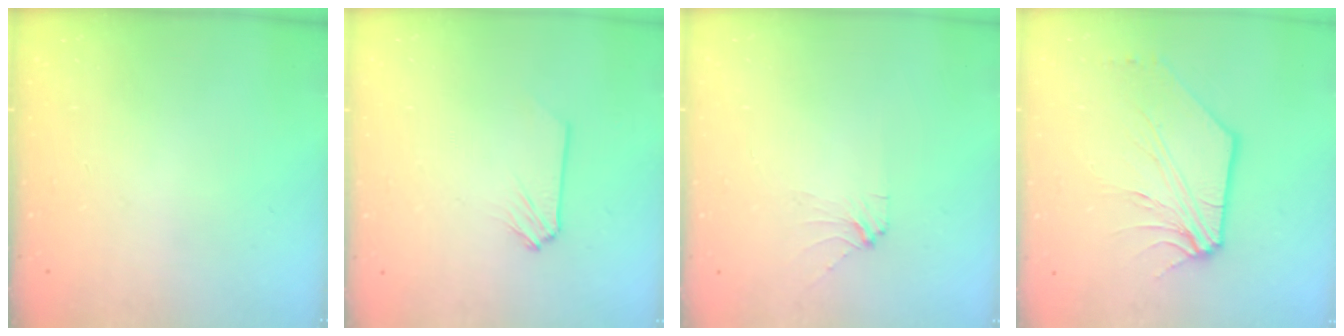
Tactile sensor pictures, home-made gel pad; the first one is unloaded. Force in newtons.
{"total": 0.0}
{"total": 3.1, "press": 3.0, "slide": 0.8}
{"total": 9.5, "press": 9.4, "slide": 1.2}